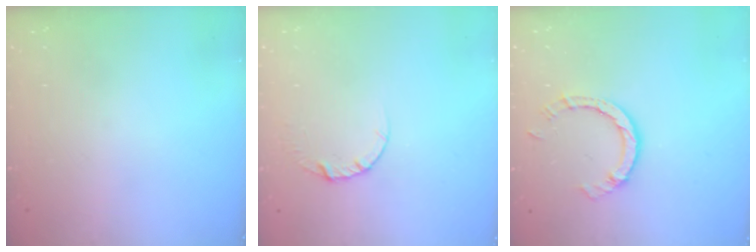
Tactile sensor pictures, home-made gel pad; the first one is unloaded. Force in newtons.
{"total": 4.1, "press": 4.1, "slide": 0.4}
{"total": 4.8, "press": 4.8, "slide": 0.4}